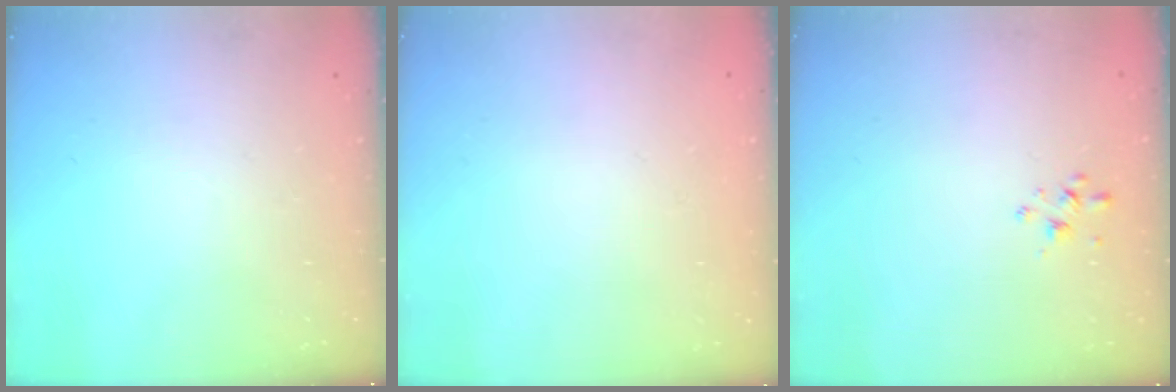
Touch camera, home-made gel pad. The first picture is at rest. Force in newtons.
{"total": 1.8, "press": 1.8, "slide": 0.2}
{"total": 1.8, "press": 1.7, "slide": 0.4}